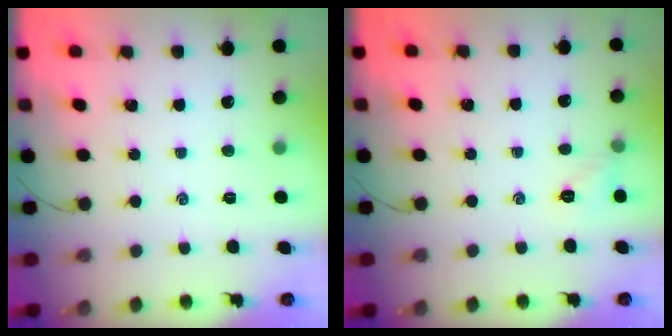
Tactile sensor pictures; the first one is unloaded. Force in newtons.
{"total": 5.6, "press": 5.4, "slide": 1.6}